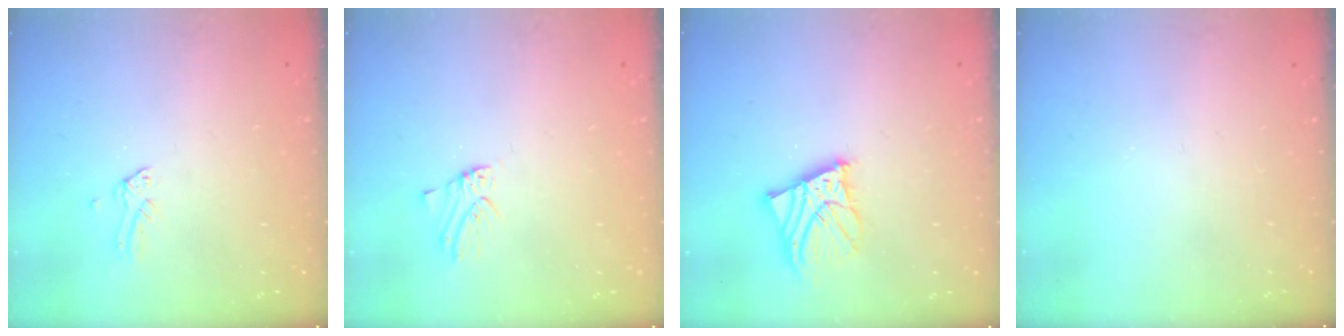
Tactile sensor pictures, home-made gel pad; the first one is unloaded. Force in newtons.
{"total": 0.0}
{"total": 9.3, "press": 9.2, "slide": 1.1}
{"total": 0.0}